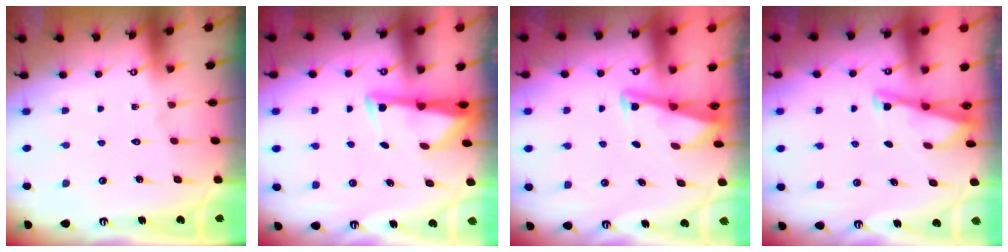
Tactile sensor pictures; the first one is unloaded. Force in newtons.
{"total": 2.9, "press": 2.9, "slide": 0.4}
{"total": 2.9, "press": 2.9, "slide": 0.3}
{"total": 3.4, "press": 3.4, "slide": 0.3}